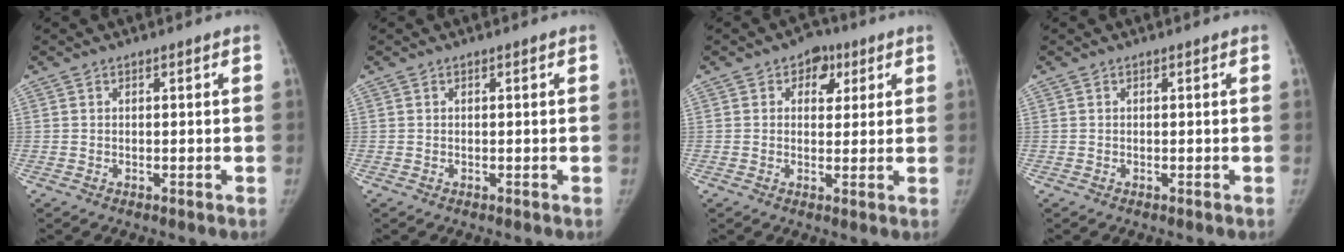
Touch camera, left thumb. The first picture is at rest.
{"total": 0.0}
{"total": 5.5, "force": [2.4, 4.2, 2.7], "torque": [0.001, -0.003, 0.028]}
{"total": 0.0}